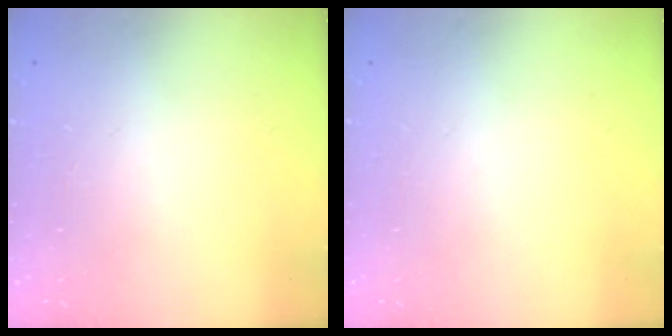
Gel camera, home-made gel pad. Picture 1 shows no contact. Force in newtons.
{"total": 0.0}